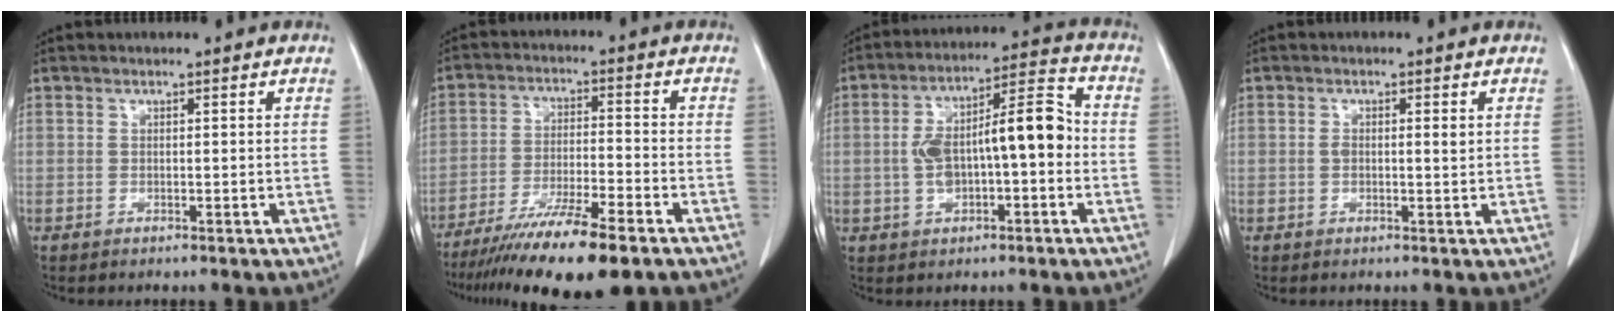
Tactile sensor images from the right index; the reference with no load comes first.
{"total": 14.3, "force": [-10.5, 1.0, 9.8], "torque": [-0.172, -0.037, -0.175]}
{"total": 12.3, "force": [-1.0, 3.7, 11.7], "torque": [-0.205, 0.040, -0.014]}
{"total": 2.1, "force": [0.3, 0.7, 1.9], "torque": [-0.039, 0.003, 0.006]}